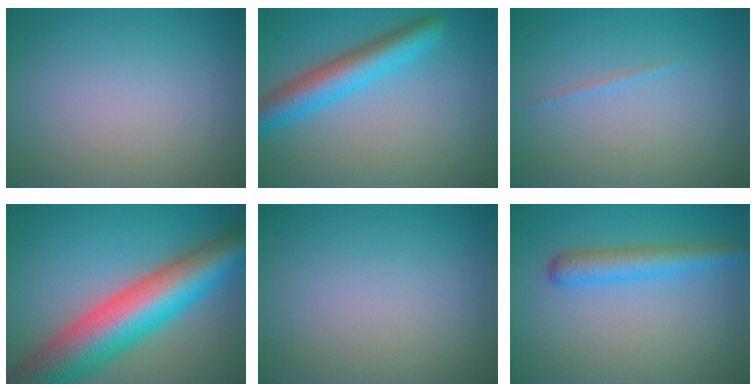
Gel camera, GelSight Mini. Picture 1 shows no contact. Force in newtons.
{"total": 5.5, "press": 5.5, "slide": 0.2}
{"total": 0.6, "press": 0.6, "slide": 0.1}
{"total": 13.6, "press": 13.6, "slide": 0.5}
{"total": 0.0}
{"total": 3.4, "press": 3.4, "slide": 0.2}